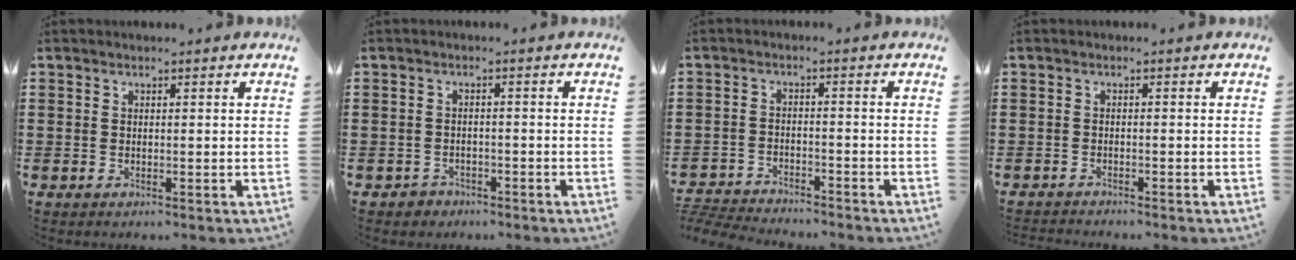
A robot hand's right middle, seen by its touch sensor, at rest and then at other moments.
{"total": 1.5, "force": [-1.3, 0.7, 0.0], "torque": [-0.005, 0.003, -0.030]}
{"total": 4.4, "force": [-4.4, 0.3, 0.2], "torque": [-0.018, -0.002, -0.096]}
{"total": 1.0, "force": [-1.0, 0.0, 0.0], "torque": [-0.003, 0.000, -0.020]}